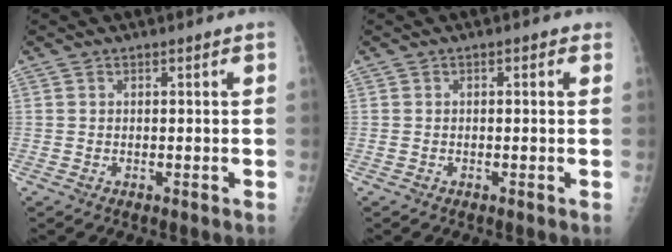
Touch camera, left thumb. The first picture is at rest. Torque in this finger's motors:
{"motor_torque": [-0.16, 0.09, -0.16, -0.01, -0.04]}